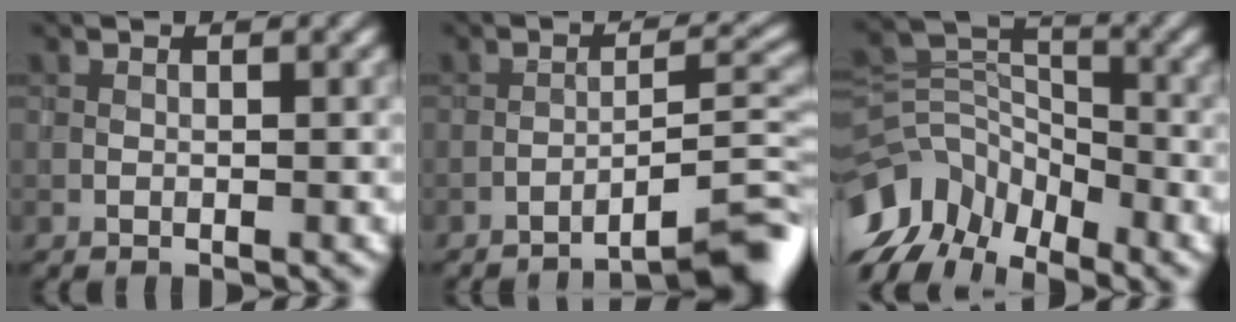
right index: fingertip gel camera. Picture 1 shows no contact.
{"total": 6.2, "force": [-4.9, 0.6, 3.8], "torque": [-0.035, 0.022, -0.074]}
{"total": 8.6, "force": [-6.0, 4.8, 3.9], "torque": [-0.082, -0.003, -0.117]}